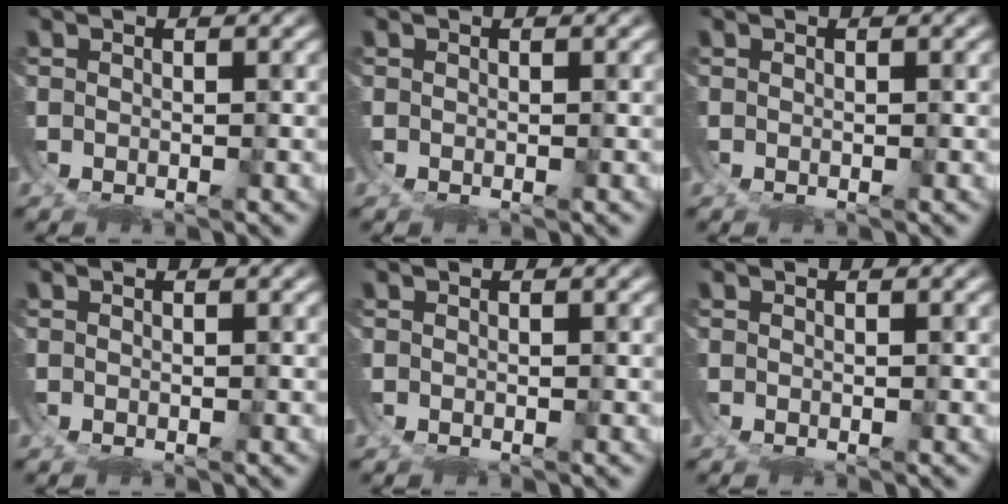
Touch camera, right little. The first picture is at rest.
{"total": 0.0}
{"total": 0.0}
{"total": 0.0}
{"total": 0.0}
{"total": 0.0}